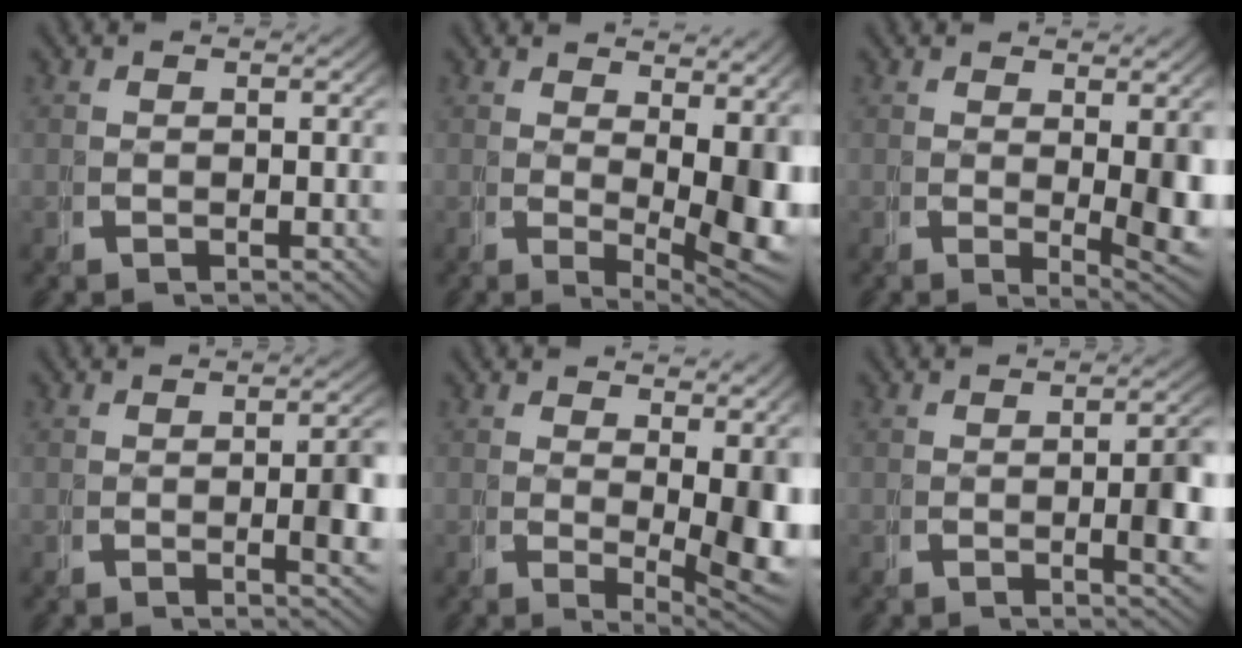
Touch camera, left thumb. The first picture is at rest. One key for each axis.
{"total": 7.2, "fx": 0.7, "fy": 3.3, "fz": 6.3, "tx": -0.086, "ty": -0.037, "tz": 0.030}
{"total": 5.3, "fx": 0.3, "fy": 1.7, "fz": 5.0, "tx": -0.069, "ty": -0.024, "tz": 0.016}
{"total": 3.8, "fx": -0.2, "fy": 0.8, "fz": 3.7, "tx": -0.052, "ty": -0.004, "tz": -0.003}
{"total": 6.5, "fx": 0.4, "fy": 2.7, "fz": 5.9, "tx": -0.079, "ty": -0.034, "tz": 0.023}
{"total": 4.2, "fx": -0.3, "fy": 0.9, "fz": 4.1, "tx": -0.057, "ty": -0.004, "tz": -0.004}